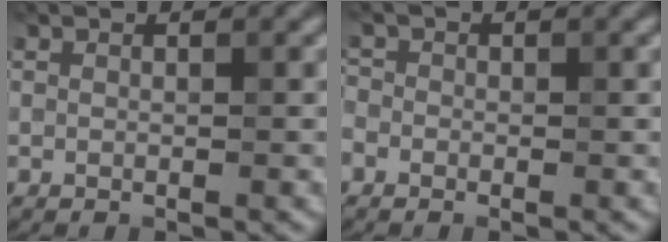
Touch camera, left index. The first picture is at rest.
{"total": 1.1, "force": [-0.6, 0.9, 0.2], "torque": [-0.005, -0.001, -0.014]}